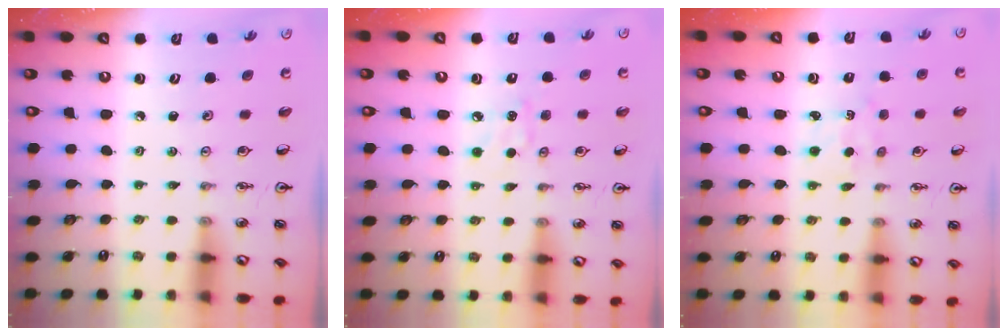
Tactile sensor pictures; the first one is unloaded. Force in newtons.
{"total": 5.9, "press": 5.8, "slide": 0.7}
{"total": 1.7, "press": 1.7, "slide": 0.3}